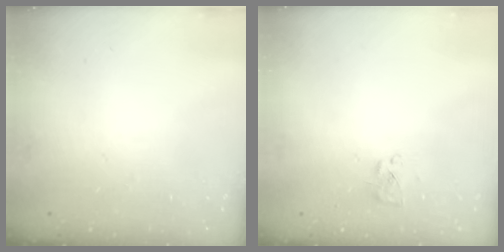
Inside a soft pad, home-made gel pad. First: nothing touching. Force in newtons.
{"total": 2.5, "press": 2.4, "slide": 0.8}